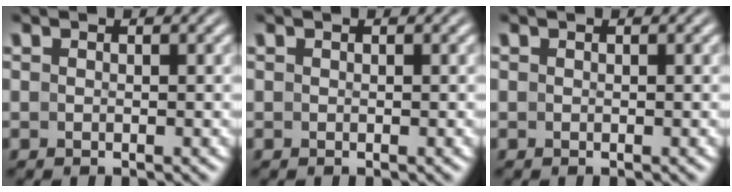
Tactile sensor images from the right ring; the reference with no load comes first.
{"total": 0.0}
{"total": 0.0}